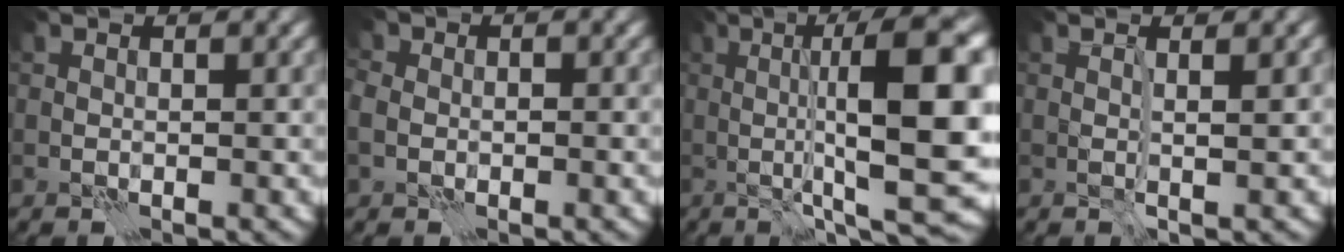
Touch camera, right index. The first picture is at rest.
{"total": 2.9, "force": [-0.5, 2.4, 1.5], "torque": [-0.014, 0.007, -0.011]}
{"total": 13.7, "force": [0.7, 2.8, 13.4], "torque": [-0.176, 0.015, 0.011]}
{"total": 1.3, "force": [0.1, 0.3, 1.3], "torque": [-0.014, 0.002, -0.003]}